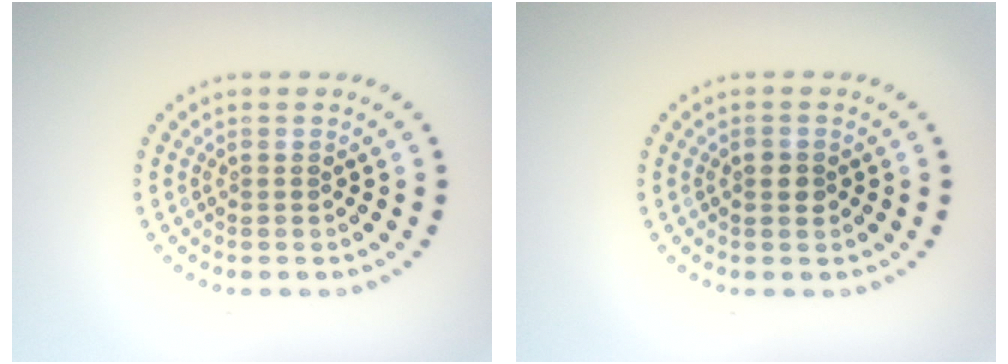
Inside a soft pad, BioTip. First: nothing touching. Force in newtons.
{"total": 0.9, "press": 0.9, "slide": 0.1}